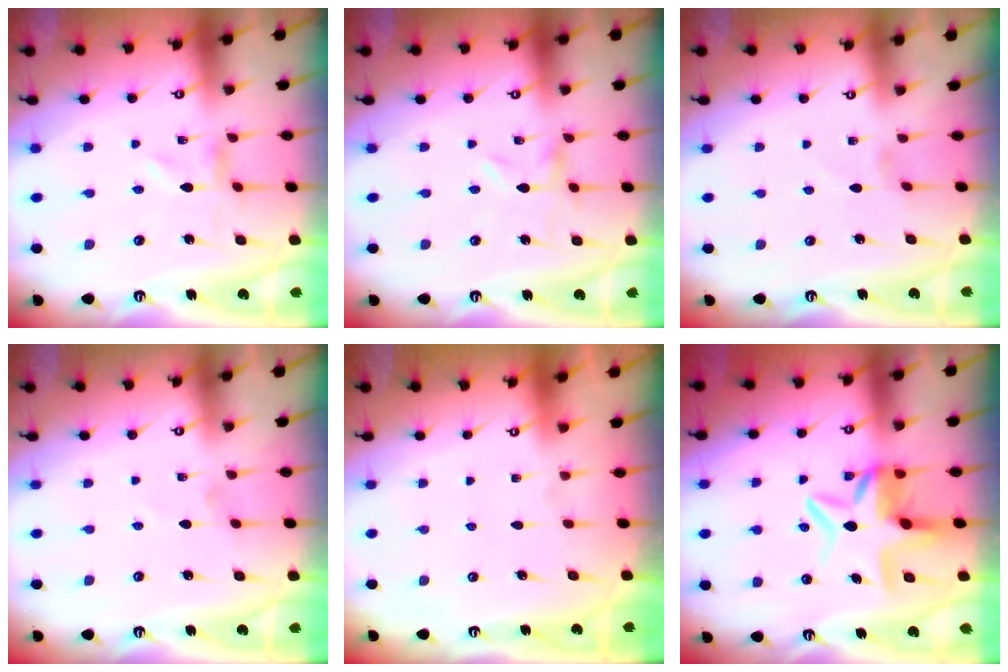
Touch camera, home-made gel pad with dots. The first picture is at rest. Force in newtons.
{"total": 0.0}
{"total": 0.6, "press": 0.6, "slide": 0.2}
{"total": 0.0}
{"total": 1.8, "press": 1.7, "slide": 0.1}
{"total": 8.9, "press": 8.3, "slide": 3.0}